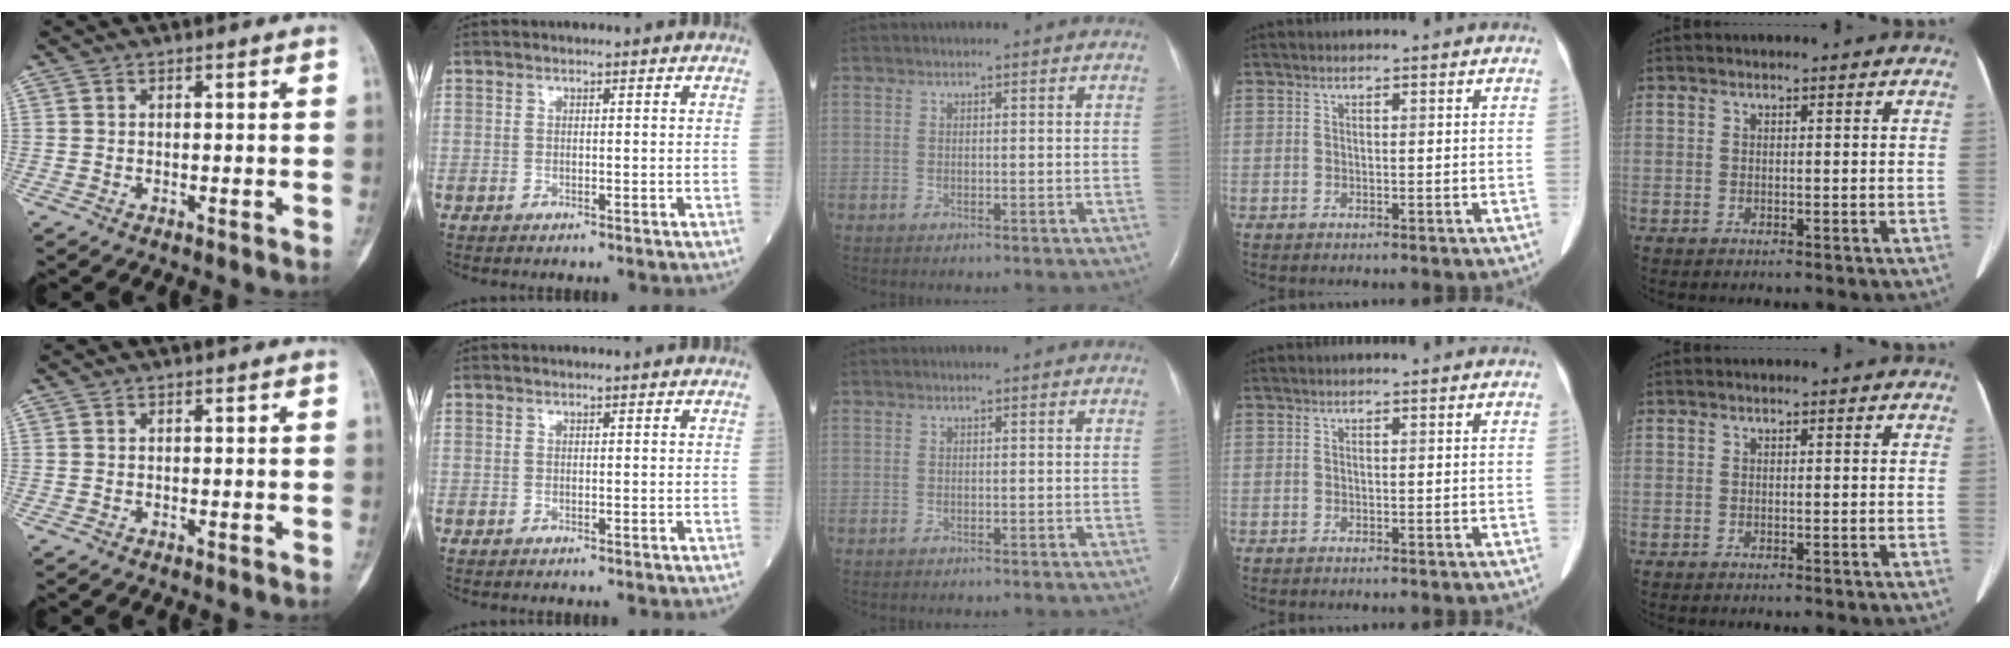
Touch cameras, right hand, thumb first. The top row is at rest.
{}